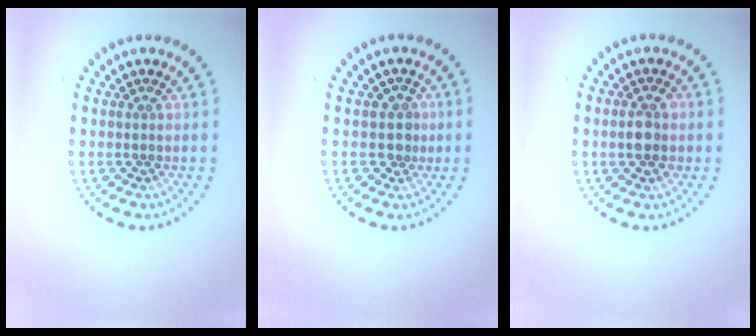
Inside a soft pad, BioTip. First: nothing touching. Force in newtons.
{"total": 1.8, "press": 1.4, "slide": 1.2}
{"total": 2.5, "press": 2.5, "slide": 0.3}